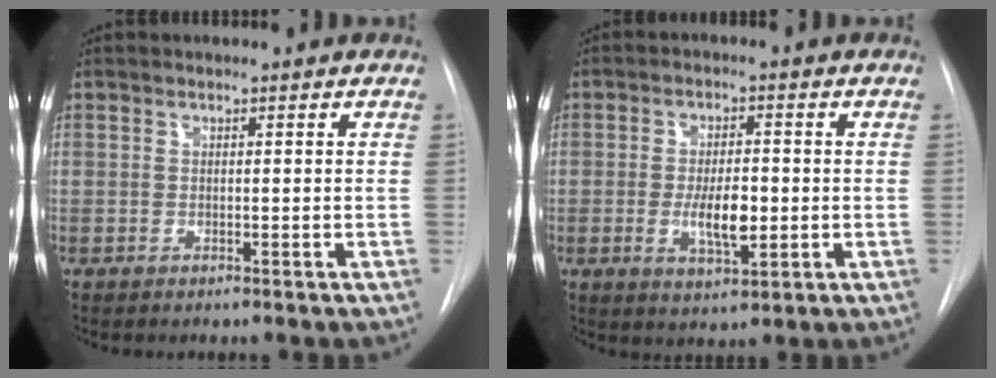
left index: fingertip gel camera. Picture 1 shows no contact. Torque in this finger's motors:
{"motor_torque": [1.22, 0.38, 0.29, 0.12]}